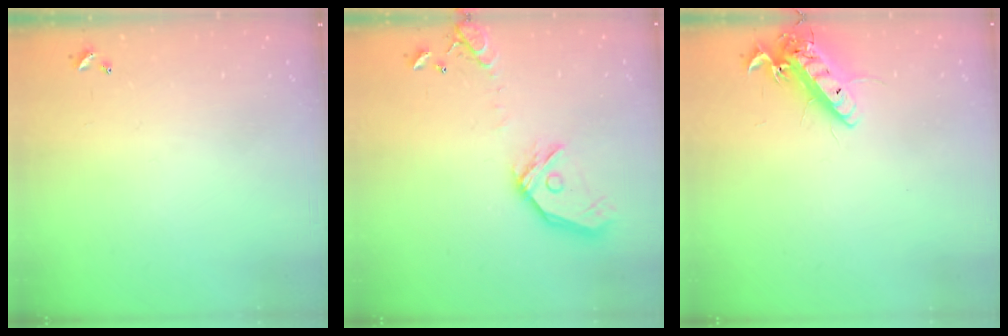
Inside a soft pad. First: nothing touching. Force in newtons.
{"total": 16.5, "press": 16.3, "slide": 2.4}
{"total": 14.8, "press": 14.5, "slide": 2.8}